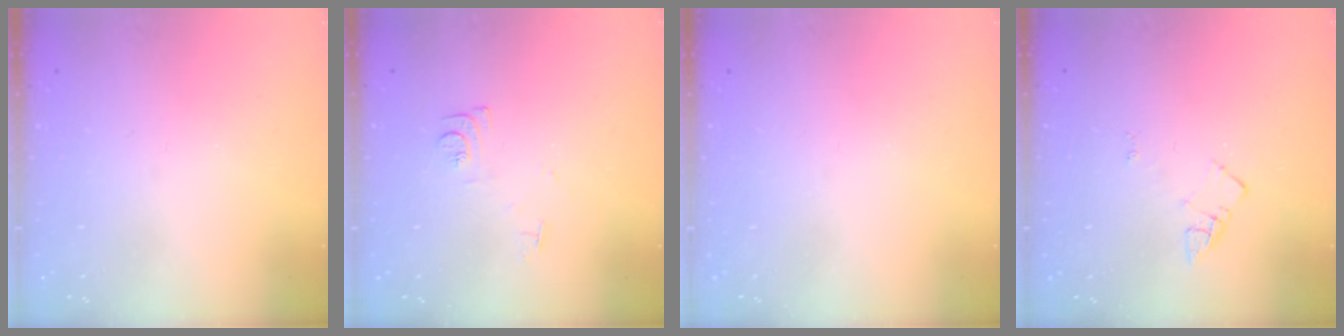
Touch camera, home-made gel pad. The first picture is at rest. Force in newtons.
{"total": 6.4, "press": 6.4, "slide": 0.7}
{"total": 0.0}
{"total": 5.1, "press": 5.1, "slide": 0.8}